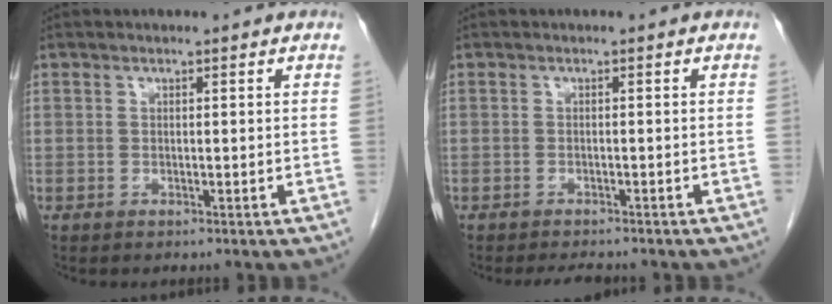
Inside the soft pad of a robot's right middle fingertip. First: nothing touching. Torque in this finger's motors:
{"motor_torque": [0.22, -0.03, 0.01, 0.02]}